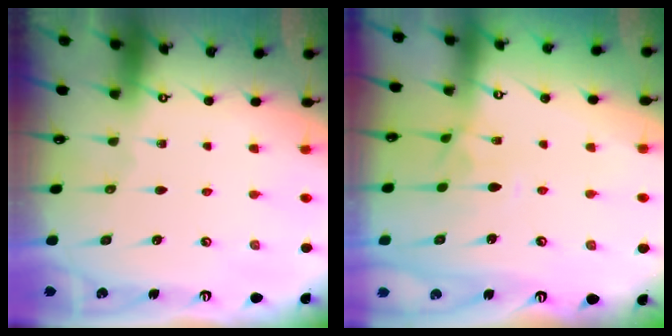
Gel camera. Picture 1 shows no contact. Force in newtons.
{"total": 1.3, "press": 1.0, "slide": 0.8}